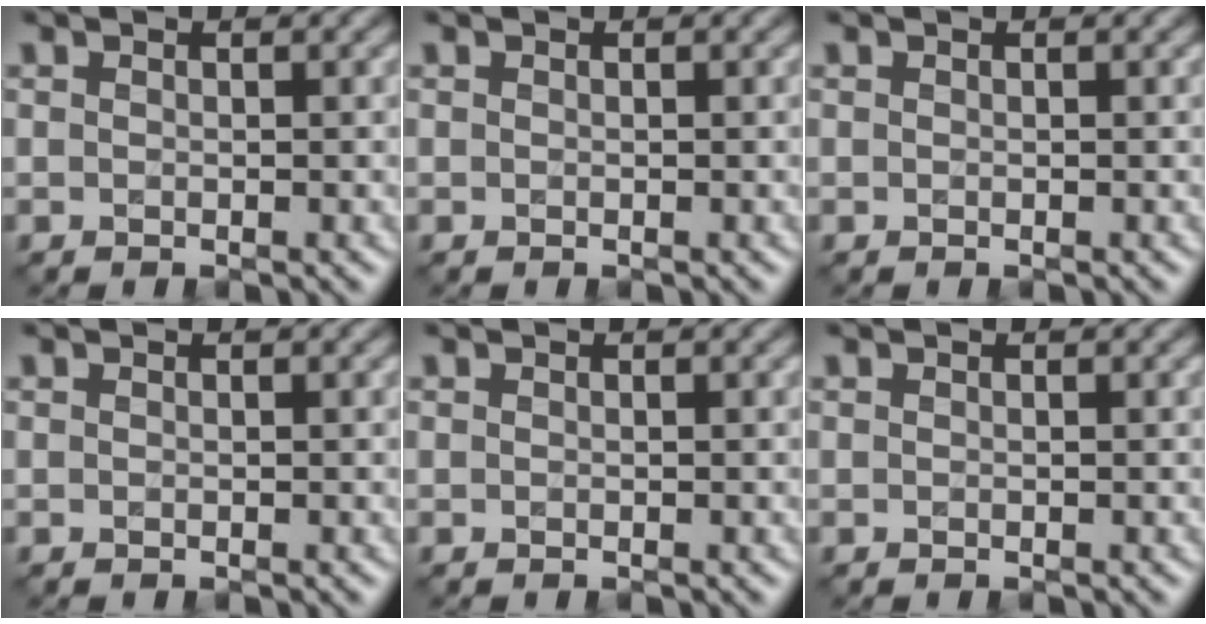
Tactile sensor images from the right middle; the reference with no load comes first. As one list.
[{"total": 0.0}, {"total": 0.0}, {"total": 0.0}, {"total": 0.0}, {"total": 0.0}]